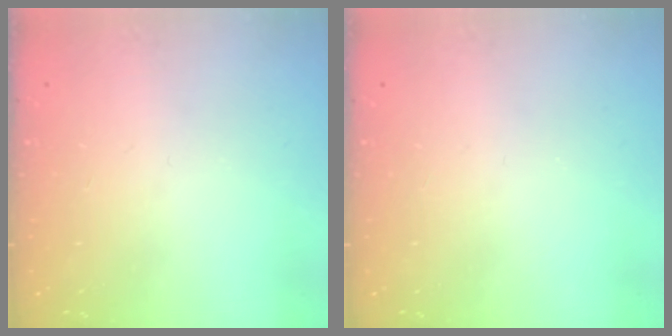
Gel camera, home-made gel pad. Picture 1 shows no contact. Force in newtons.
{"total": 0.0}